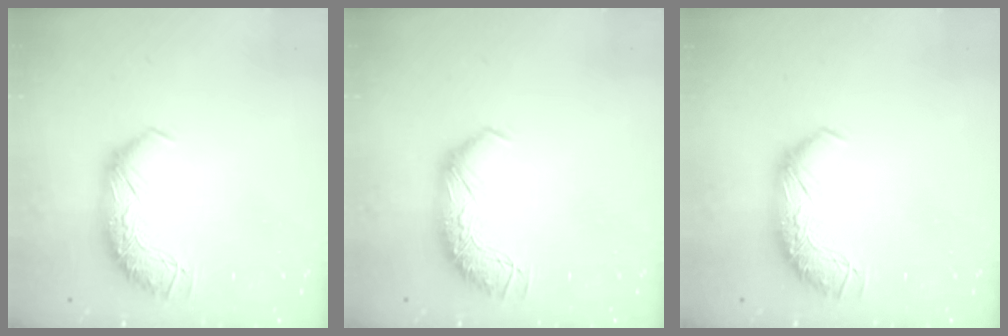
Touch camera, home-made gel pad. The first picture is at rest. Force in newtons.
{"total": 0.0}
{"total": 0.0}